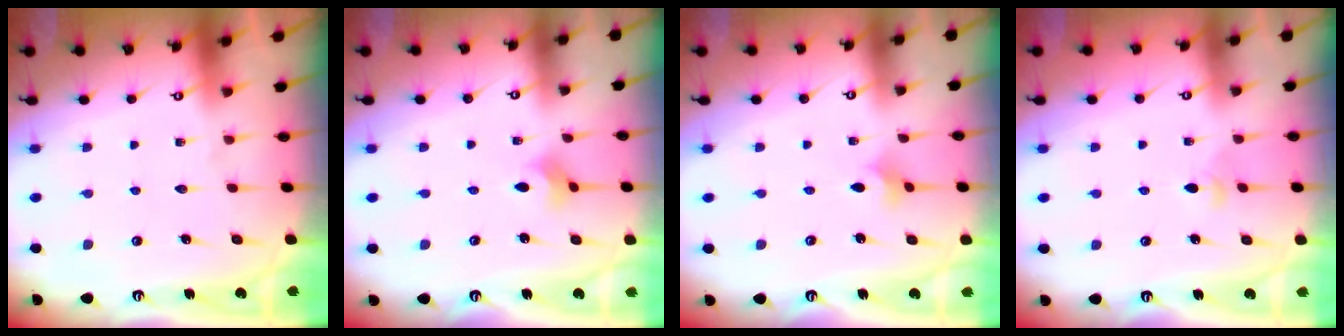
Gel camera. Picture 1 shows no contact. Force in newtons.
{"total": 2.8, "press": 2.8, "slide": 0.7}
{"total": 1.9, "press": 1.8, "slide": 0.6}
{"total": 3.4, "press": 3.3, "slide": 0.7}